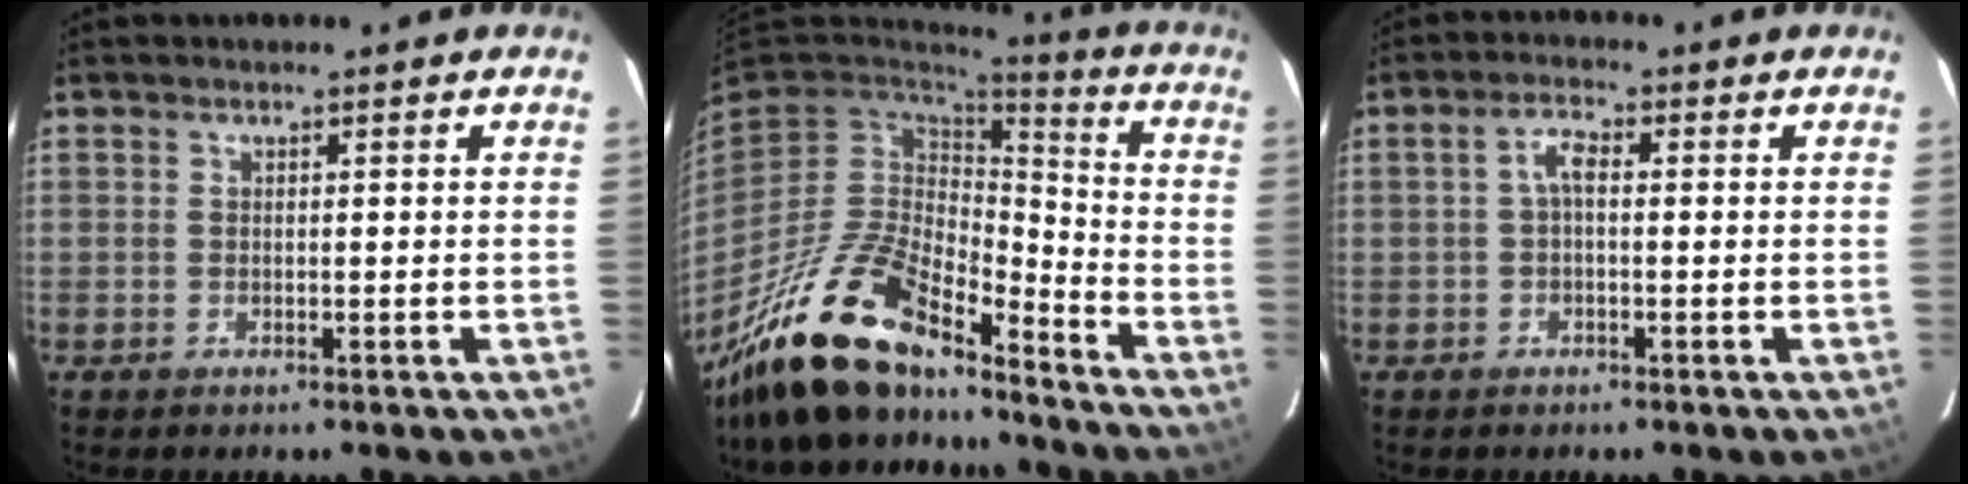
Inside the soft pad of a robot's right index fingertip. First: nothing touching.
{"total": 20.5, "force": [-16.0, 6.6, 10.9], "torque": [-0.234, -0.024, -0.295]}
{"total": 2.6, "force": [-0.2, 1.1, 2.4], "torque": [-0.050, 0.011, -0.003]}